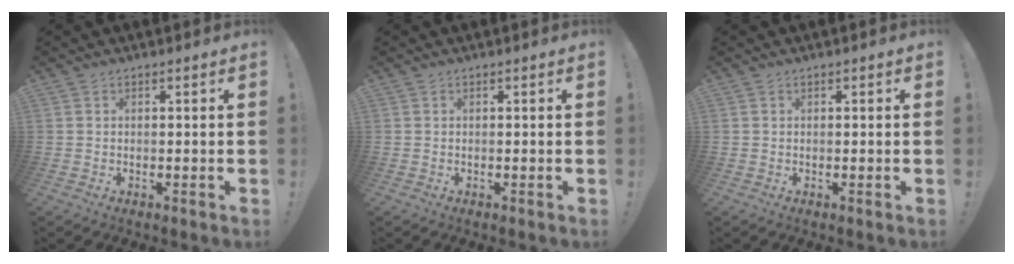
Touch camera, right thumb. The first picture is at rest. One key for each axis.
{"total": 0.0}
{"total": 0.0}